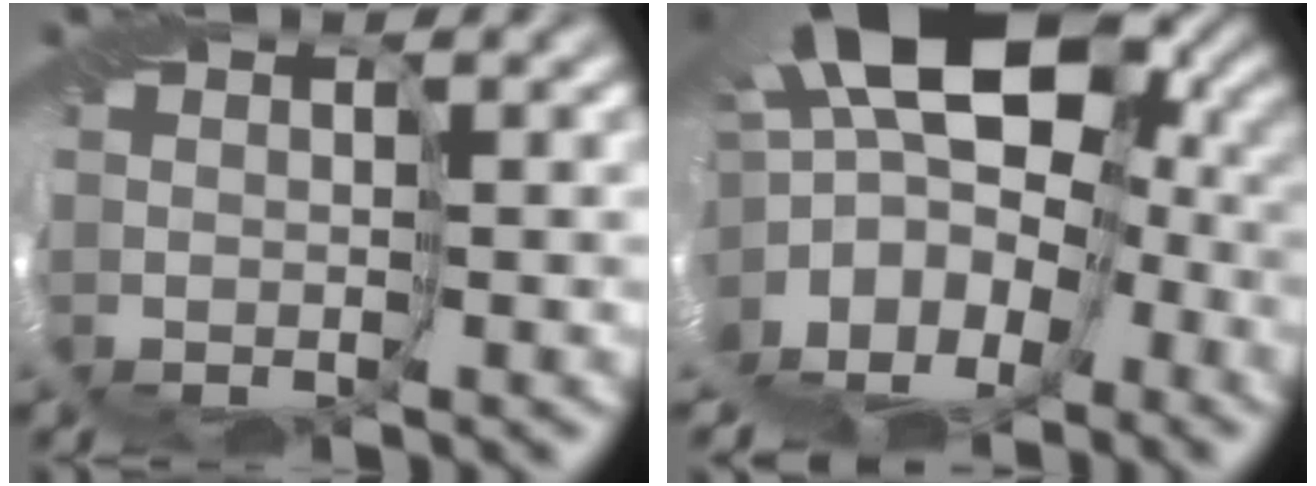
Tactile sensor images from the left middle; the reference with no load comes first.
{"total": 15.5, "force": [-1.3, 9.1, 12.5], "torque": [-0.197, -0.027, 0.002]}